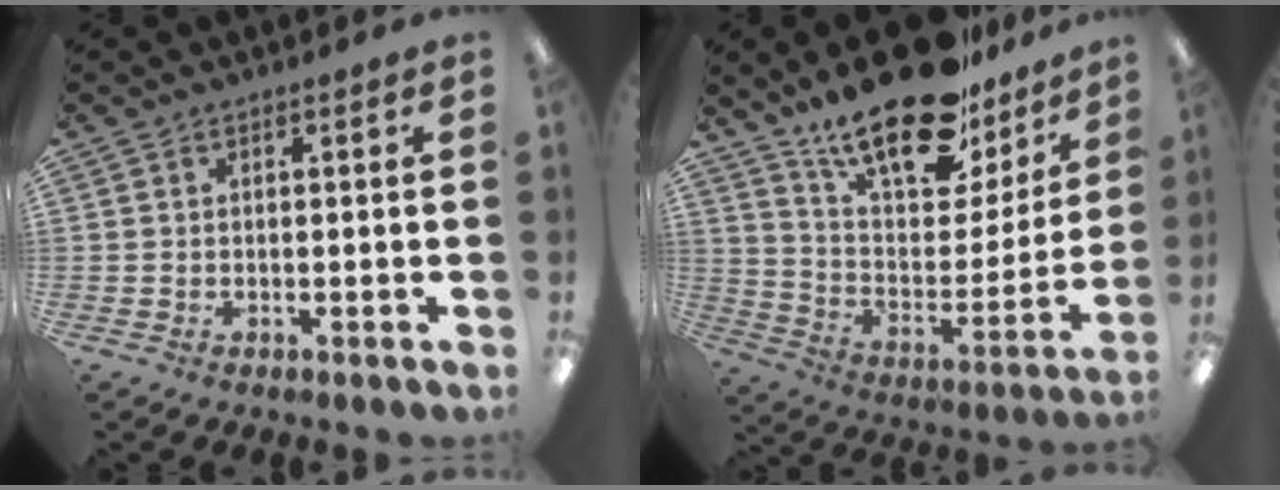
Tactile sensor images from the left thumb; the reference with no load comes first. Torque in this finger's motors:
{"motor_torque": [1.85, 1.84, 1.42, -1.35, 0.09]}